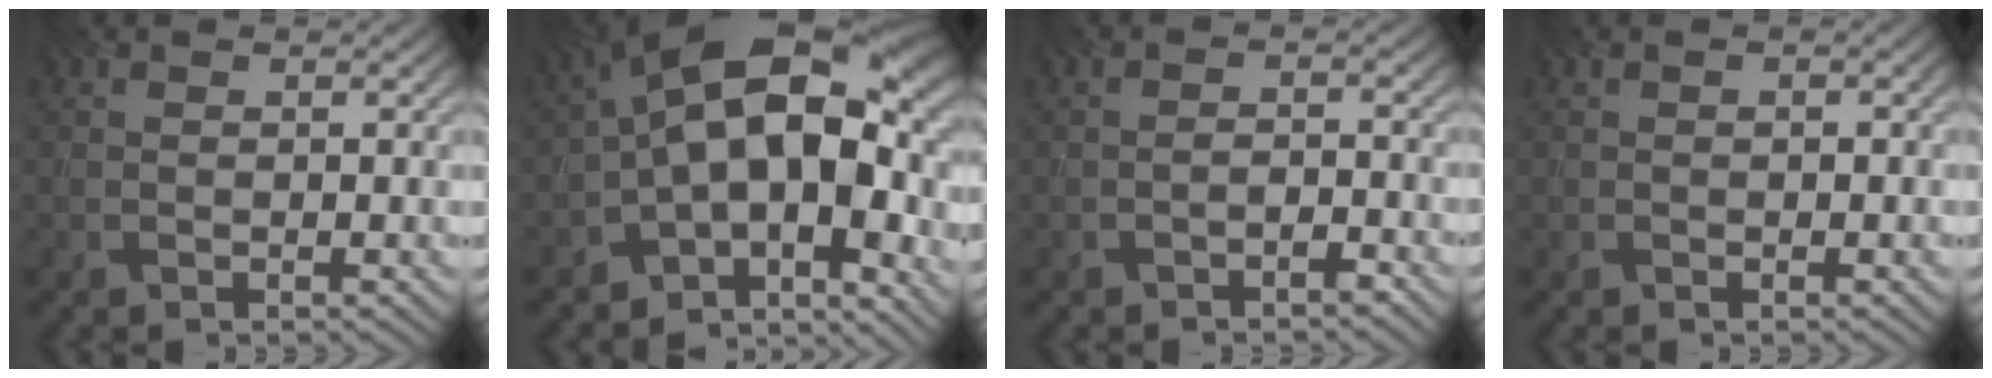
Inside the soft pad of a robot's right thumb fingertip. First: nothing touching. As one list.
[{"total": 18.1, "force": [-2.0, 10.1, 14.9], "torque": [-0.202, 0.007, -0.038]}, {"total": 1.9, "force": [-1.4, 0.5, 1.1], "torque": [-0.014, 0.008, -0.026]}, {"total": 0.7, "force": [0.0, 0.4, 0.6], "torque": [-0.009, 0.000, 0.000]}]